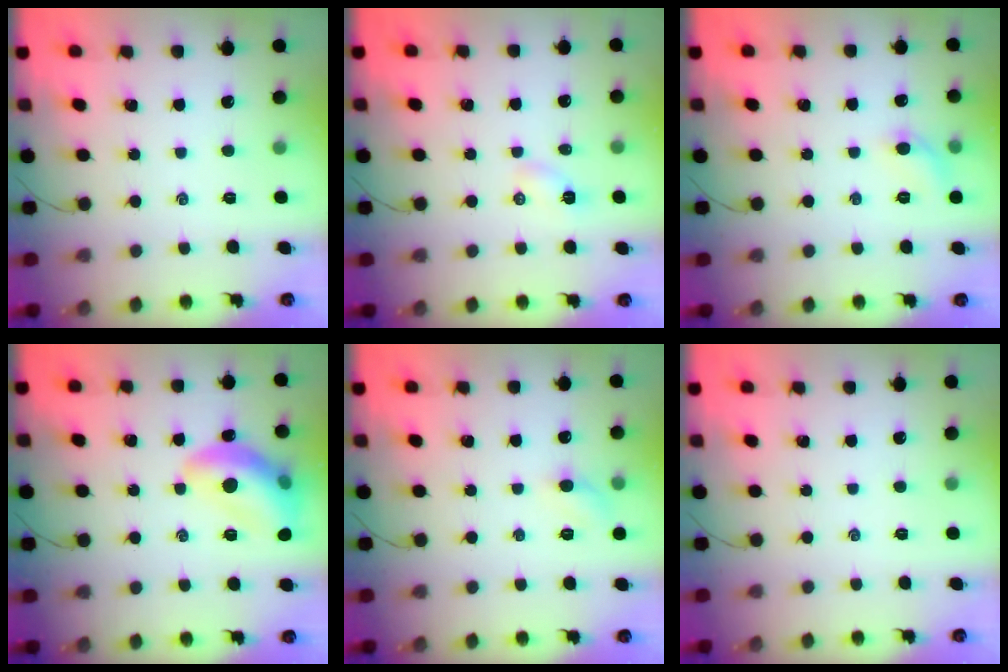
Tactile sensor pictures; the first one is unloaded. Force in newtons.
{"total": 2.9, "press": 2.7, "slide": 1.0}
{"total": 6.9, "press": 6.7, "slide": 1.6}
{"total": 14.6, "press": 14.5, "slide": 1.5}
{"total": 4.9, "press": 4.7, "slide": 1.1}
{"total": 0.0}